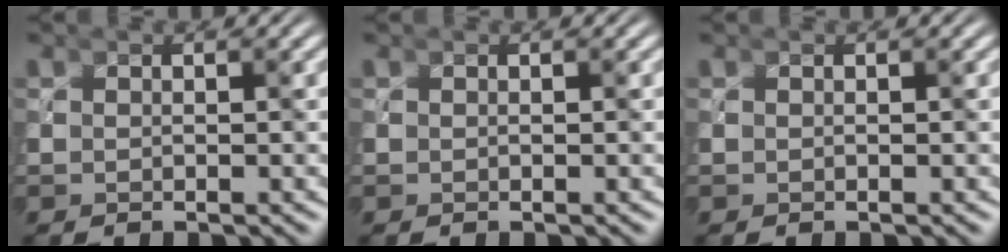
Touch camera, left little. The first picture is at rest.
{"total": 0.0}
{"total": 0.0}